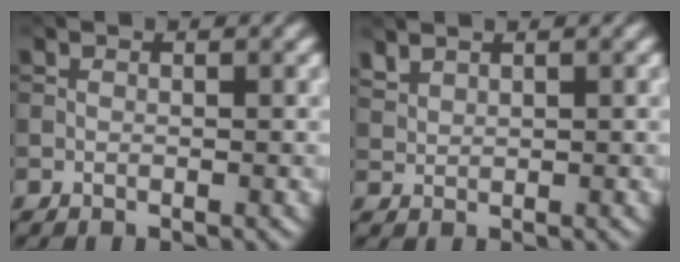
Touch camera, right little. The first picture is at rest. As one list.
[{"total": 1.3, "force": [1.2, 0.4, 0.3], "torque": [-0.013, 0.003, 0.031]}]